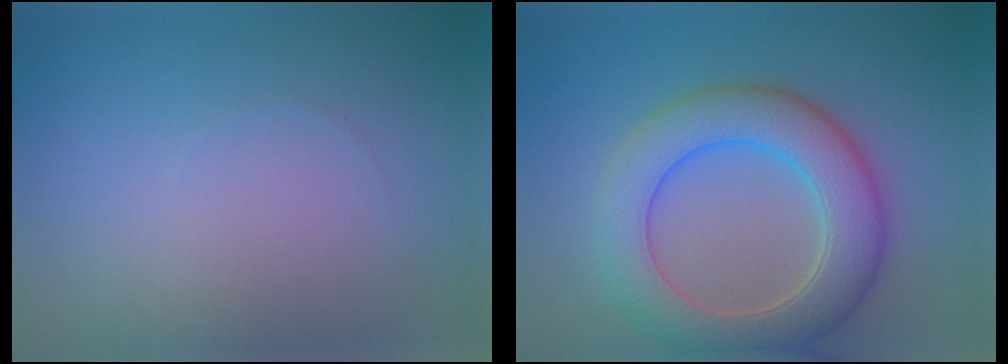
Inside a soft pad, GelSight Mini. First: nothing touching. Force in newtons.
{"total": 7.9, "press": 7.9, "slide": 0.5}